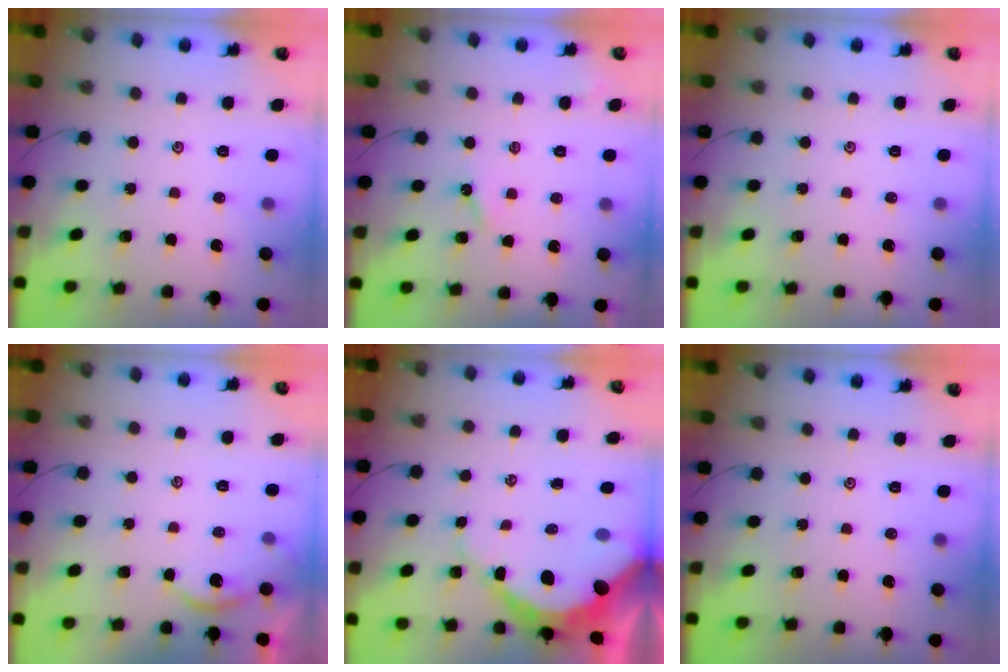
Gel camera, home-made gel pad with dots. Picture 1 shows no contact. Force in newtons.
{"total": 2.9, "press": 2.8, "slide": 0.3}
{"total": 0.0}
{"total": 3.2, "press": 3.2, "slide": 0.2}
{"total": 12.5, "press": 12.4, "slide": 1.6}
{"total": 0.0}